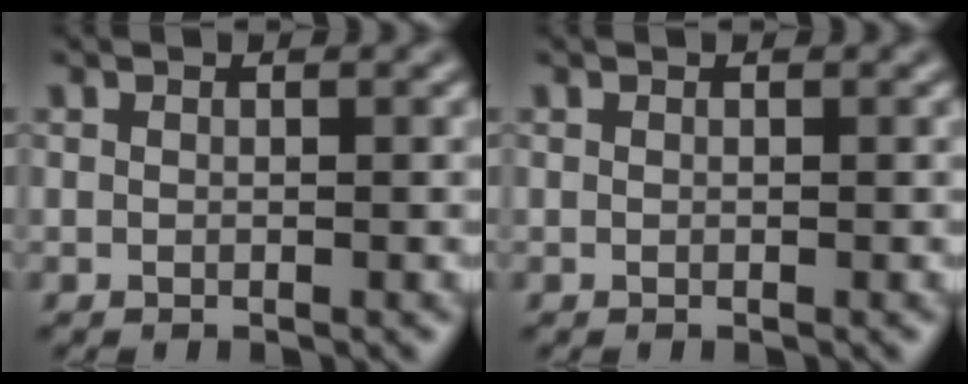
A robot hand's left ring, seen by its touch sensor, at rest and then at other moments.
{"total": 0.0}